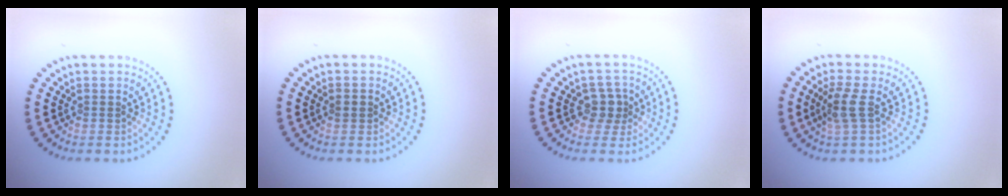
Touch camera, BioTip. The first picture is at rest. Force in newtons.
{"total": 0.8, "press": 0.8, "slide": 0.2}
{"total": 2.0, "press": 1.7, "slide": 1.2}
{"total": 2.1, "press": 1.8, "slide": 1.2}